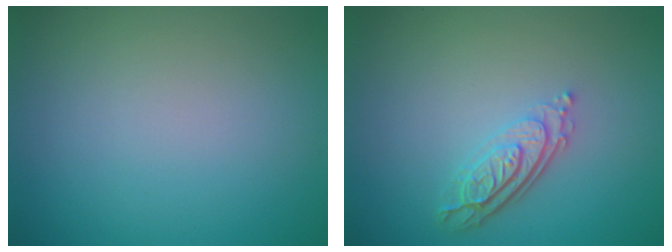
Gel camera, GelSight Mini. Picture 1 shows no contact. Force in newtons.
{"total": 3.6, "press": 2.6, "slide": 2.5}